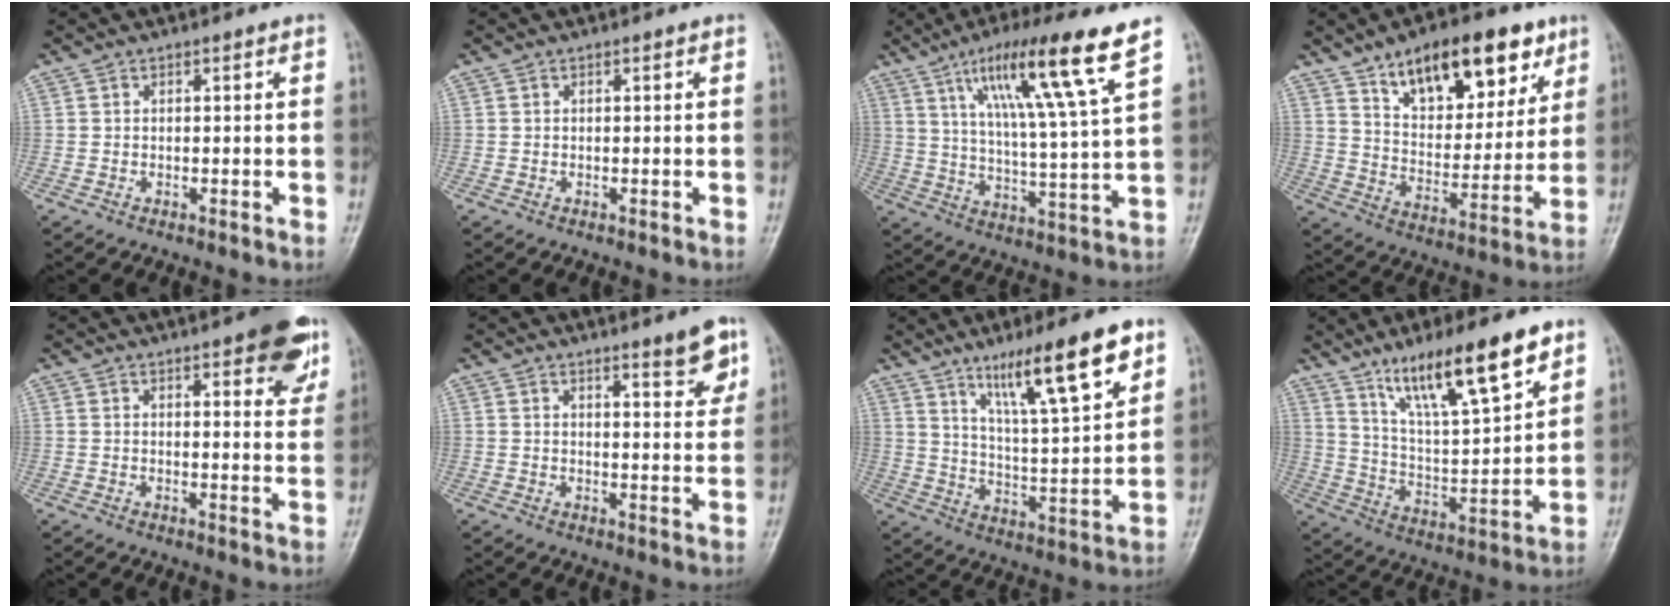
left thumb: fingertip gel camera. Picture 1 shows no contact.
{"total": 0.0}
{"total": 16.7, "force": [9.1, 0.7, 13.9], "torque": [-0.234, -0.036, 0.153]}
{"total": 19.6, "force": [11.3, 9.4, 12.9], "torque": [-0.141, -0.046, 0.184]}
{"total": 11.1, "force": [6.5, 3.5, 8.2], "torque": [-0.070, -0.025, 0.077]}
{"total": 6.3, "force": [4.2, 1.3, 4.5], "torque": [-0.048, -0.028, 0.054]}
{"total": 16.6, "force": [9.9, 2.7, 13.0], "torque": [-0.200, -0.046, 0.172]}
{"total": 17.7, "force": [11.4, 3.7, 13.0], "torque": [-0.201, -0.051, 0.208]}